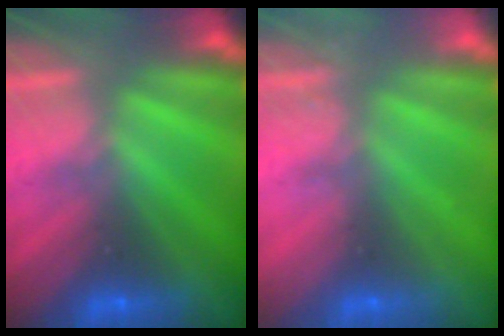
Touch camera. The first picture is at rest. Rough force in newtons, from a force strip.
{"total": 2.2}